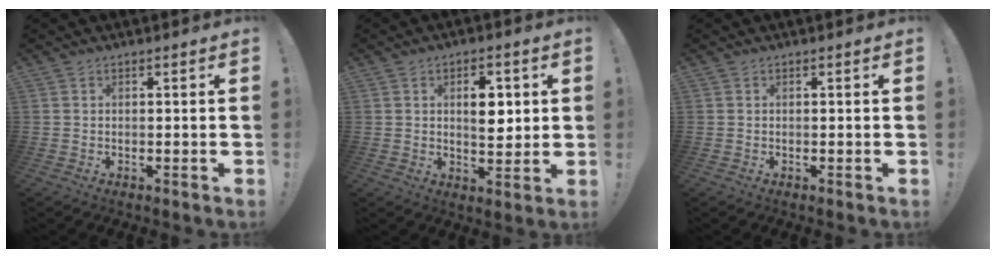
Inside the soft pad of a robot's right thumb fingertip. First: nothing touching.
{"total": 7.0, "force": [1.7, 4.3, 5.2], "torque": [-0.060, -0.005, 0.022]}
{"total": 0.0}